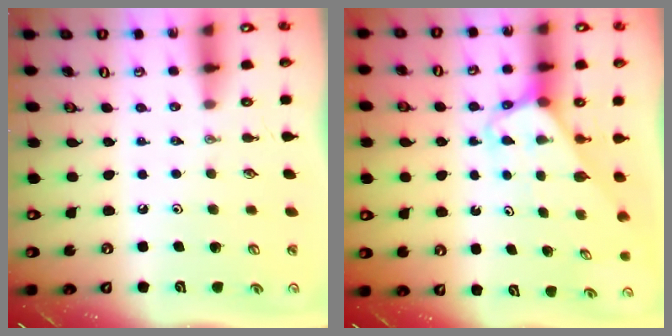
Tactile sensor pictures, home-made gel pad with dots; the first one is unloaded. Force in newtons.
{"total": 3.2, "press": 3.2, "slide": 0.3}